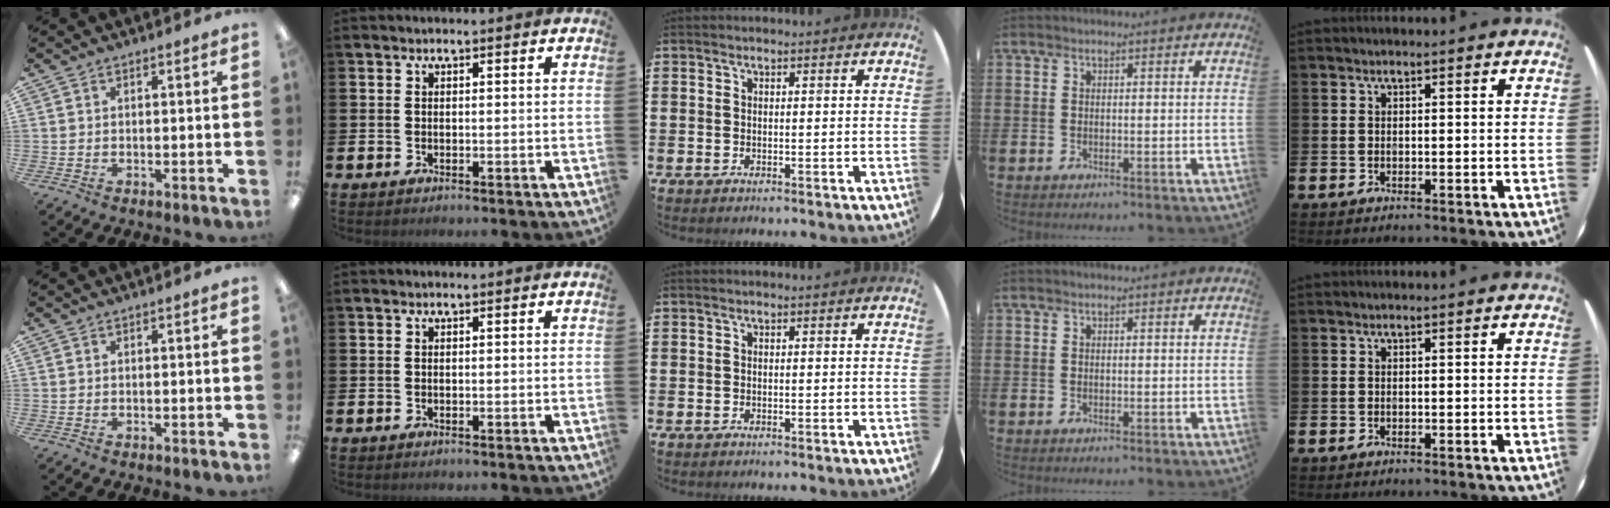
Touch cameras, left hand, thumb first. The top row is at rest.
{}